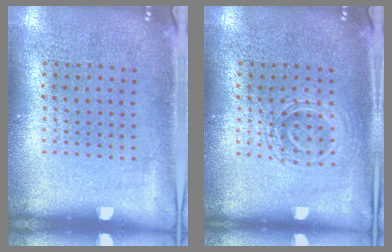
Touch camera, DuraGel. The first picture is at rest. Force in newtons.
{"total": 1.4, "press": 1.3, "slide": 0.3}